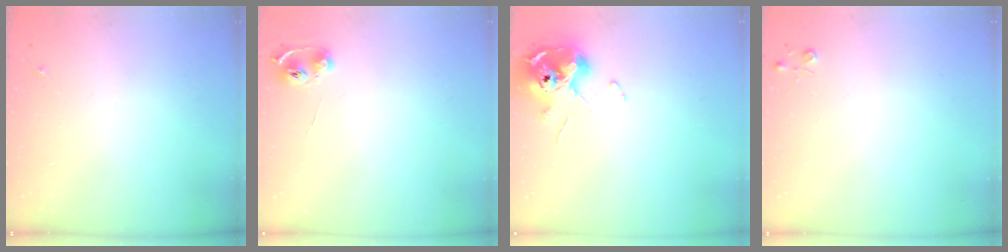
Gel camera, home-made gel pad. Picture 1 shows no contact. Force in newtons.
{"total": 6.4, "press": 6.4, "slide": 0.7}
{"total": 10.8, "press": 10.7, "slide": 1.7}
{"total": 3.0, "press": 3.0, "slide": 0.4}